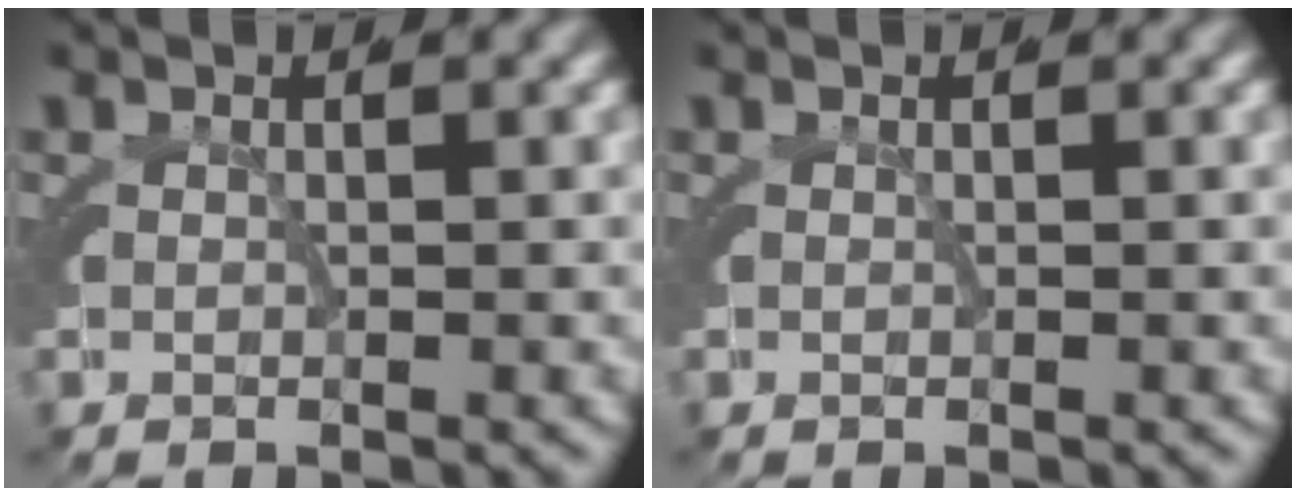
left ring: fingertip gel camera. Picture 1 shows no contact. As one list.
[{"total": 0.0}]